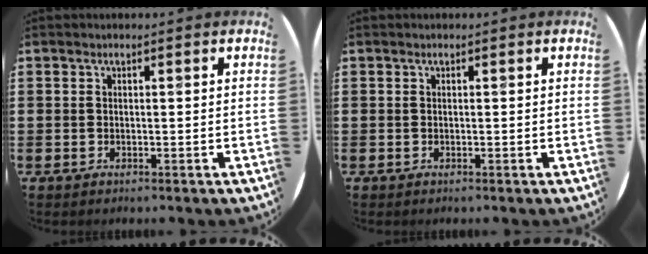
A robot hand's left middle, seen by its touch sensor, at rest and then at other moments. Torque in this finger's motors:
{"motor_torque": [1.04, -1.10, -0.04, 0.02]}